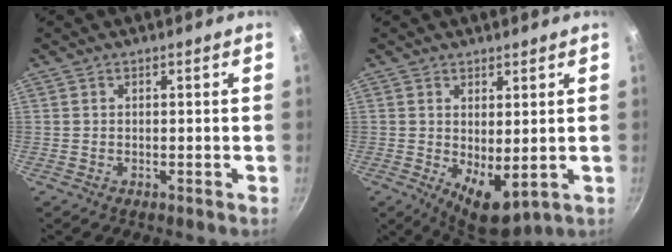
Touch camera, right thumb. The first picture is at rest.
{"total": 6.9, "force": [0.1, 3.1, 6.2], "torque": [-0.080, -0.022, 0.013]}